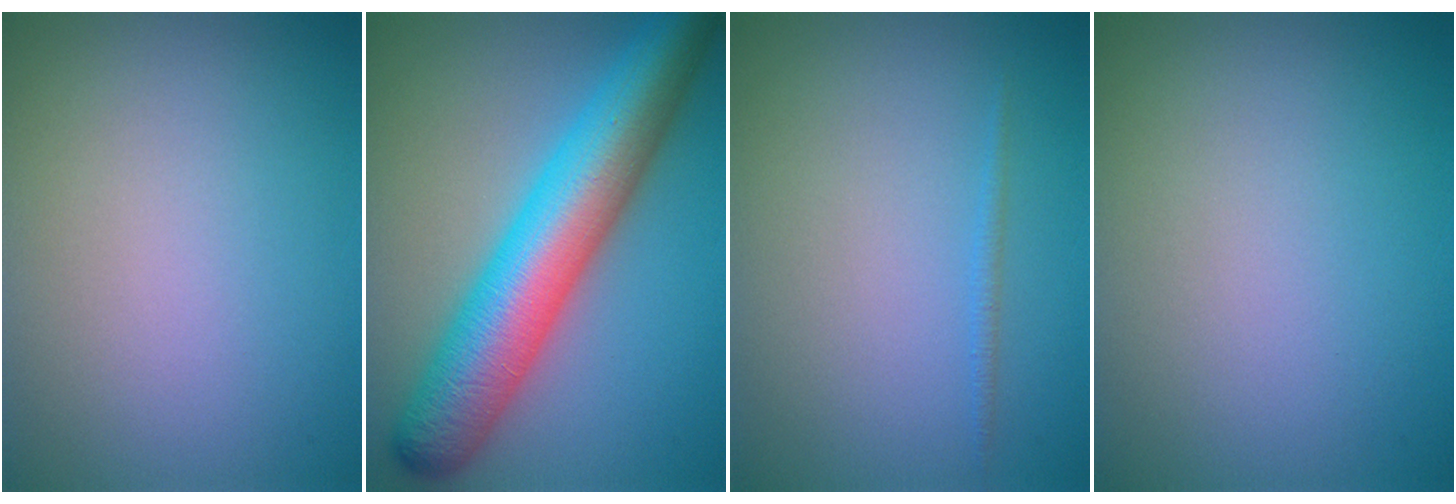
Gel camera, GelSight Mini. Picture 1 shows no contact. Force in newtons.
{"total": 11.0, "press": 11.0, "slide": 0.2}
{"total": 0.6, "press": 0.6, "slide": 0.1}
{"total": 0.0}